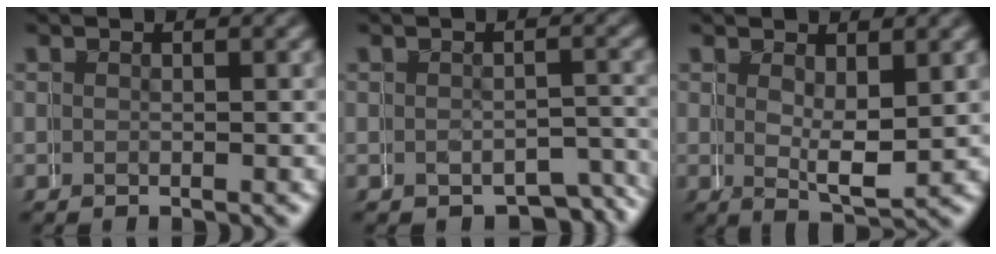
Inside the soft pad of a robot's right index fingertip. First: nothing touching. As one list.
[{"total": 3.2, "force": [-2.6, 1.8, 0.8], "torque": [0.001, 0.001, -0.042]}, {"total": 2.6, "force": [1.4, 0.6, 2.1], "torque": [-0.035, -0.004, 0.027]}]